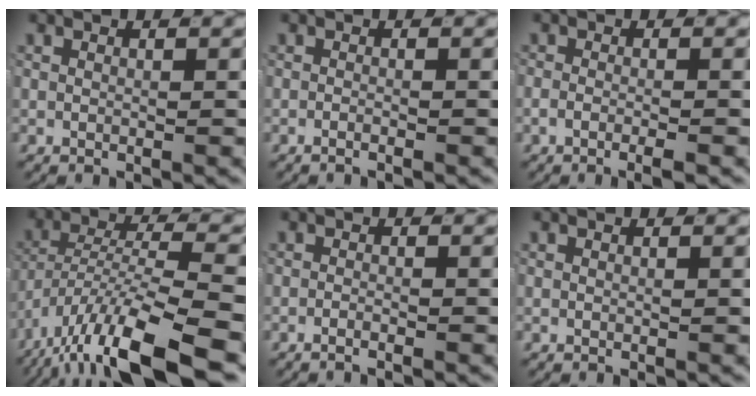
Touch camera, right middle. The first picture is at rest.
{"total": 1.0, "force": [-0.9, 0.2, 0.4], "torque": [-0.010, 0.001, -0.021]}
{"total": 2.2, "force": [-1.5, 0.4, 1.6], "torque": [-0.032, -0.001, -0.027]}
{"total": 10.6, "force": [-6.6, 3.3, 7.6], "torque": [-0.130, -0.015, -0.100]}
{"total": 1.3, "force": [-1.2, 0.2, 0.5], "torque": [-0.013, 0.000, -0.026]}
{"total": 0.0}